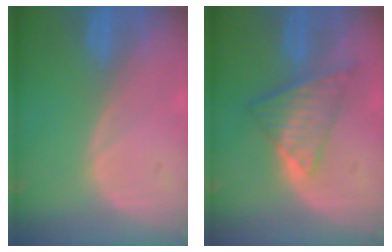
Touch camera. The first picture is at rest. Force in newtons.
{"total": 7.6, "press": 6.4, "slide": 4.2}